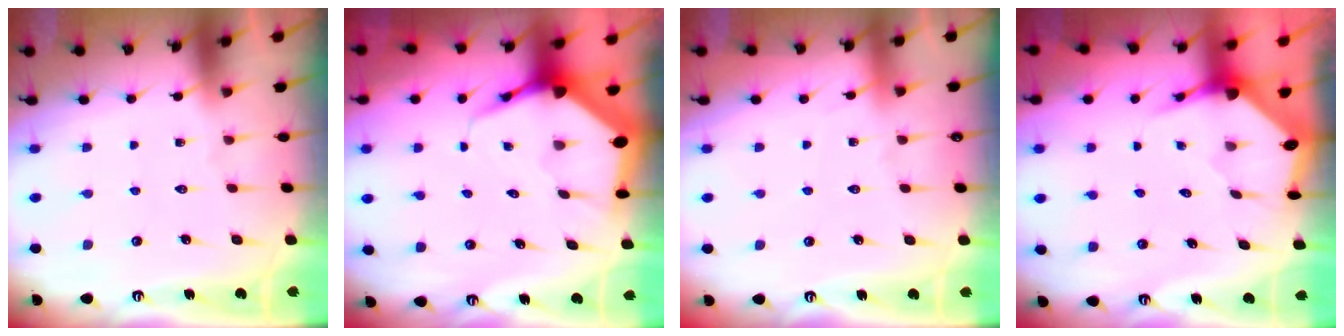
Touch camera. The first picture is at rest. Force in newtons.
{"total": 5.9, "press": 5.9, "slide": 0.6}
{"total": 2.6, "press": 2.6, "slide": 0.4}
{"total": 3.5, "press": 3.5, "slide": 0.4}